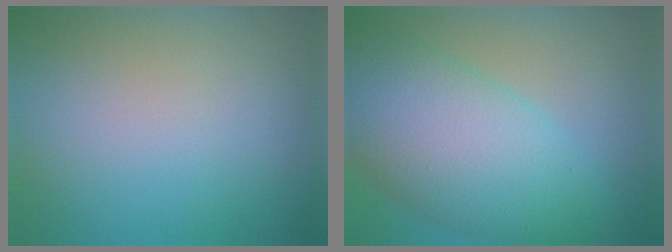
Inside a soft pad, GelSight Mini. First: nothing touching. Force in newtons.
{"total": 9.4, "press": 9.4, "slide": 0.2}